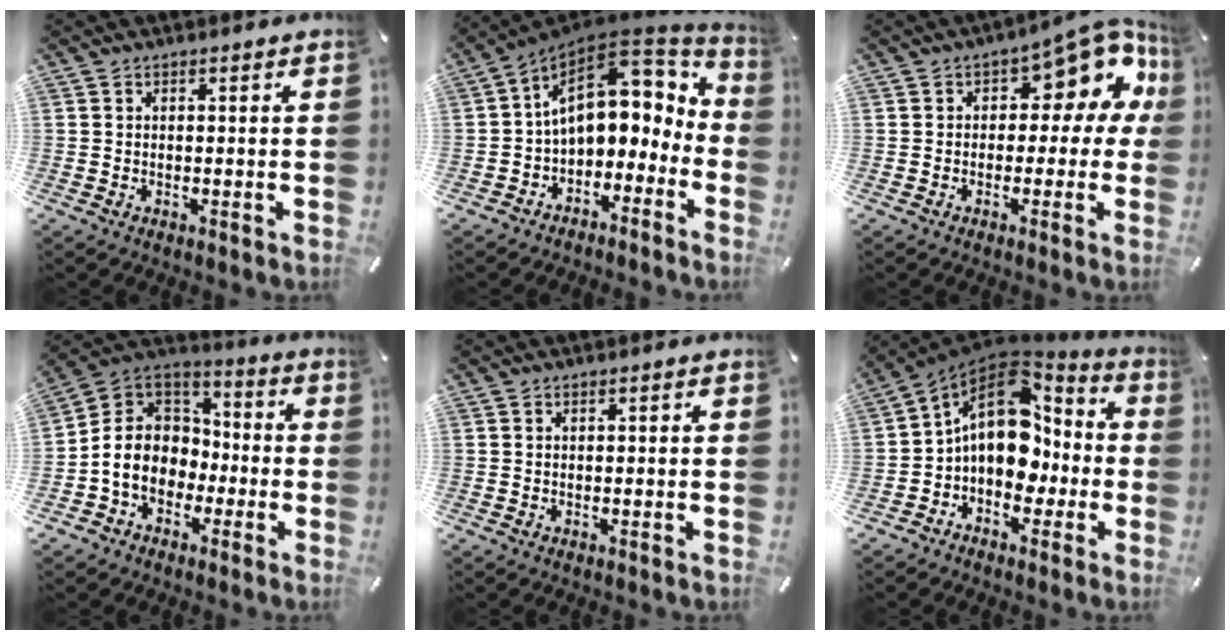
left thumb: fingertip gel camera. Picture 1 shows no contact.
{"total": 14.7, "force": [4.2, 9.8, 10.1], "torque": [-0.152, -0.033, 0.076]}
{"total": 10.9, "force": [5.6, 5.7, 7.5], "torque": [-0.093, -0.043, 0.094]}
{"total": 11.3, "force": [-3.8, 9.8, 4.2], "torque": [-0.113, 0.014, -0.069]}
{"total": 0.0}
{"total": 16.6, "force": [1.4, 12.3, 11.1], "torque": [-0.181, -0.009, 0.024]}